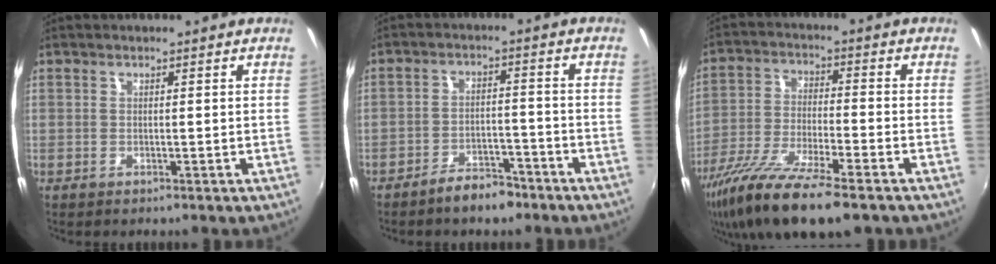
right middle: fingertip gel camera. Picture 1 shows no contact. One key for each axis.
{"total": 6.0, "fx": -4.9, "fy": 2.2, "fz": 2.7, "tx": -0.059, "ty": 0.013, "tz": -0.070}
{"total": 16.5, "fx": -11.3, "fy": 3.2, "fz": 11.5, "tx": -0.231, "ty": -0.045, "tz": -0.208}